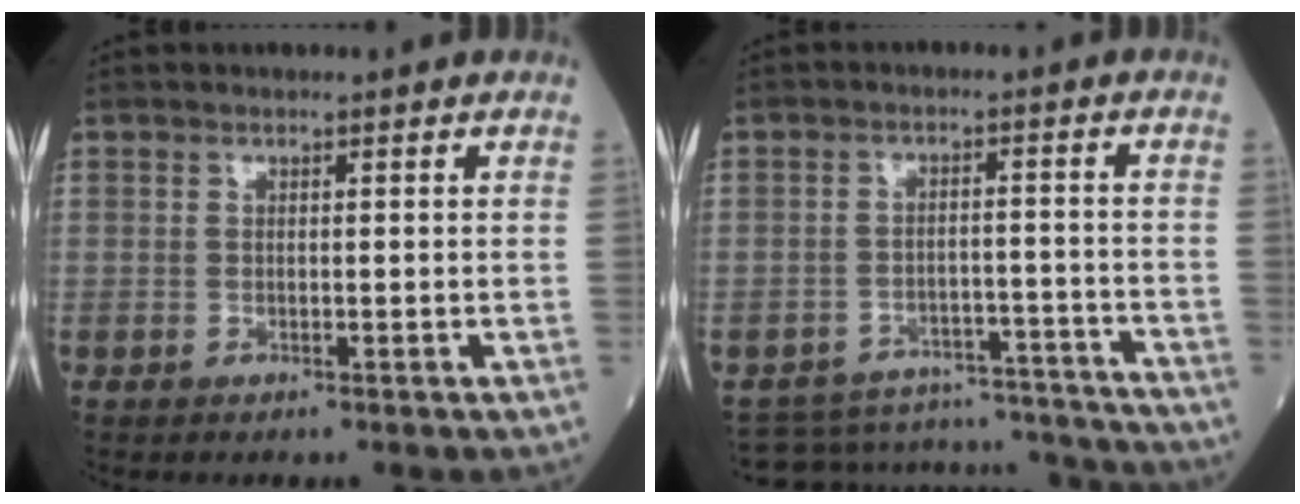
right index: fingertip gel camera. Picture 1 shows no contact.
{"total": 15.1, "force": [-14.7, 2.8, 1.2], "torque": [-0.016, 0.030, -0.187]}